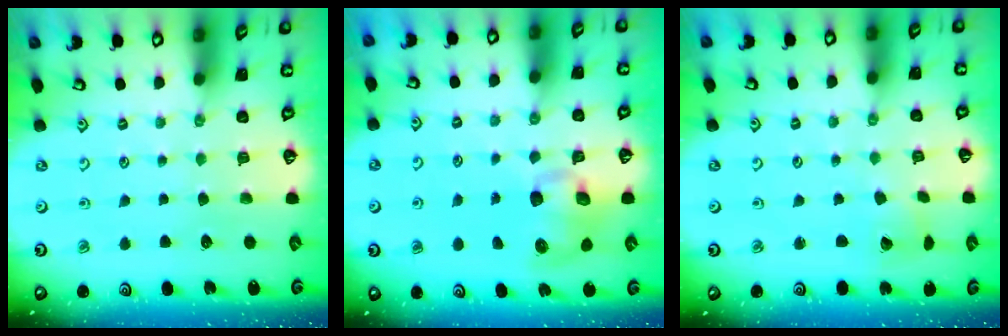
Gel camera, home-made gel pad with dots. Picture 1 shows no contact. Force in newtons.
{"total": 9.0, "press": 8.9, "slide": 1.3}
{"total": 3.6, "press": 3.5, "slide": 0.4}